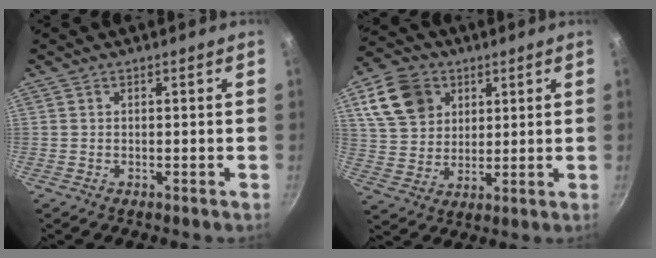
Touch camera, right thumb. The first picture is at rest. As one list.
[{"total": 12.8, "force": [5.3, 9.9, 6.2], "torque": [-0.094, -0.003, 0.100]}]